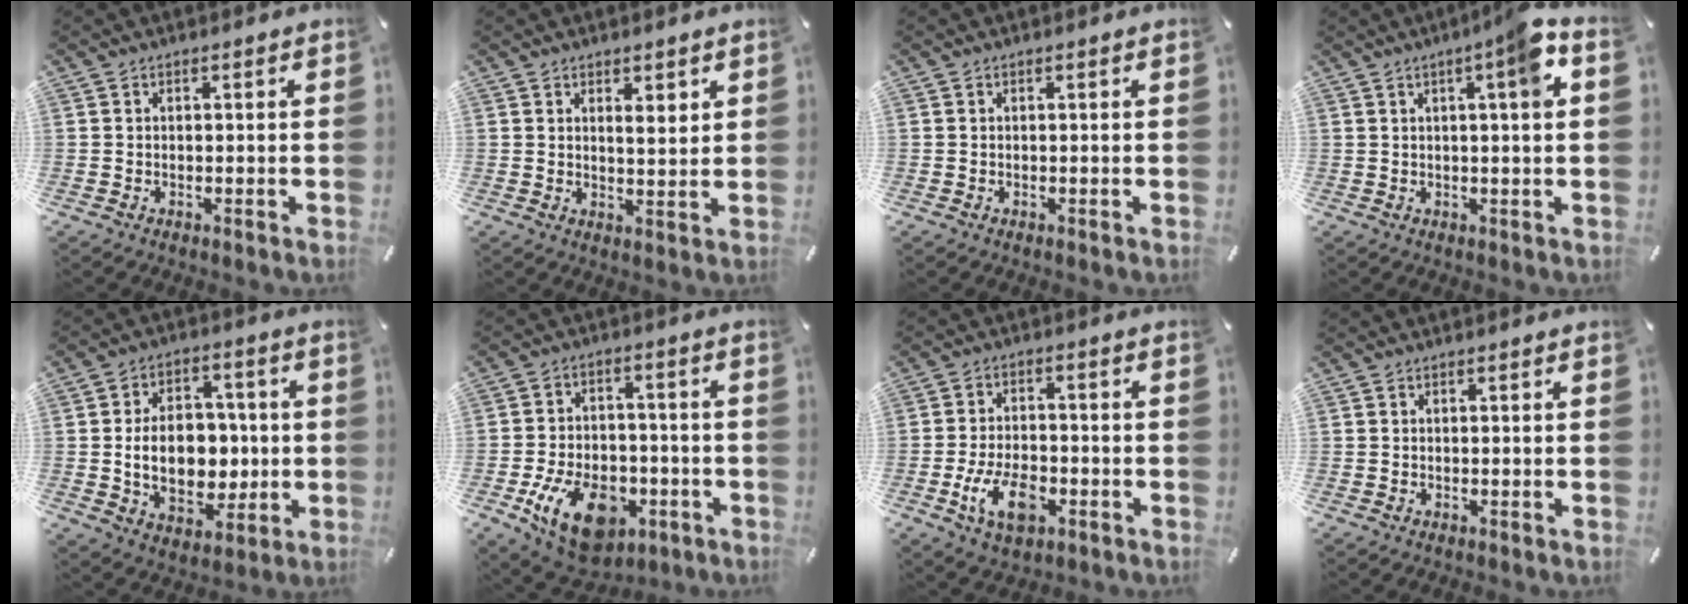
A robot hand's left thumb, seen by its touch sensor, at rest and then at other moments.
{"total": 3.6, "force": [2.2, 1.5, 2.4], "torque": [-0.028, -0.016, 0.034]}
{"total": 0.0}
{"total": 8.0, "force": [2.7, 0.4, 7.5], "torque": [-0.104, -0.013, 0.035]}
{"total": 14.7, "force": [-0.7, 10.5, 10.3], "torque": [-0.172, 0.006, -0.007]}
{"total": 15.0, "force": [-5.8, 9.1, 10.3], "torque": [-0.189, 0.022, -0.098]}
{"total": 9.9, "force": [-3.7, 5.7, 7.2], "torque": [-0.148, 0.004, -0.067]}
{"total": 0.0}